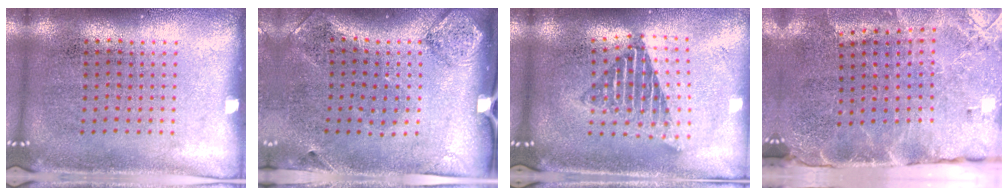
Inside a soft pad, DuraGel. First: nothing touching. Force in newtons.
{"total": 1.9, "press": 1.1, "slide": 1.6}
{"total": 1.7, "press": 1.3, "slide": 1.0}
{"total": 4.0, "press": 3.2, "slide": 2.4}